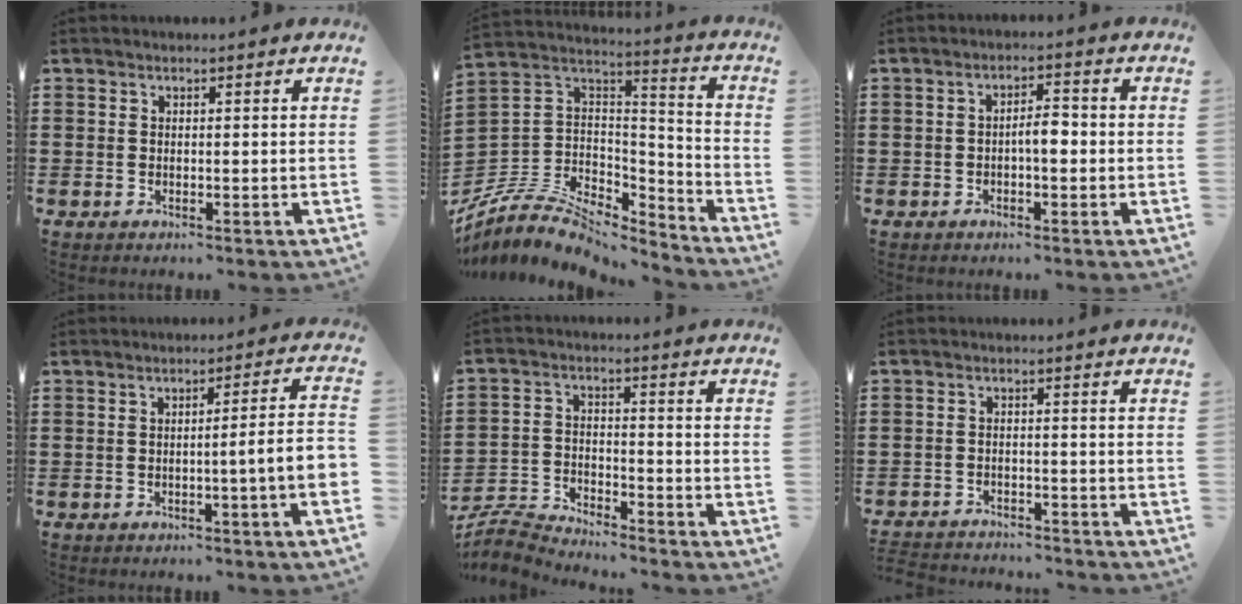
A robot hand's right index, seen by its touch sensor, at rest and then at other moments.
{"total": 8.6, "force": [-6.3, 4.4, 3.9], "torque": [-0.092, 0.008, -0.122]}
{"total": 3.5, "force": [-0.7, 1.2, 3.2], "torque": [-0.059, 0.007, -0.015]}
{"total": 5.5, "force": [-1.6, -0.4, 5.3], "torque": [-0.089, -0.009, -0.026]}
{"total": 4.7, "force": [-4.7, 0.3, 0.5], "torque": [-0.034, -0.003, -0.102]}
{"total": 2.7, "force": [-2.7, 0.2, -0.2], "torque": [-0.005, -0.001, -0.059]}